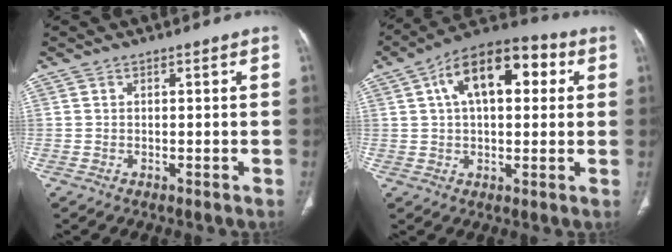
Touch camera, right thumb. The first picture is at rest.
{"total": 16.4, "force": [4.8, 8.6, 13.1], "torque": [-0.178, 0.028, 0.068]}